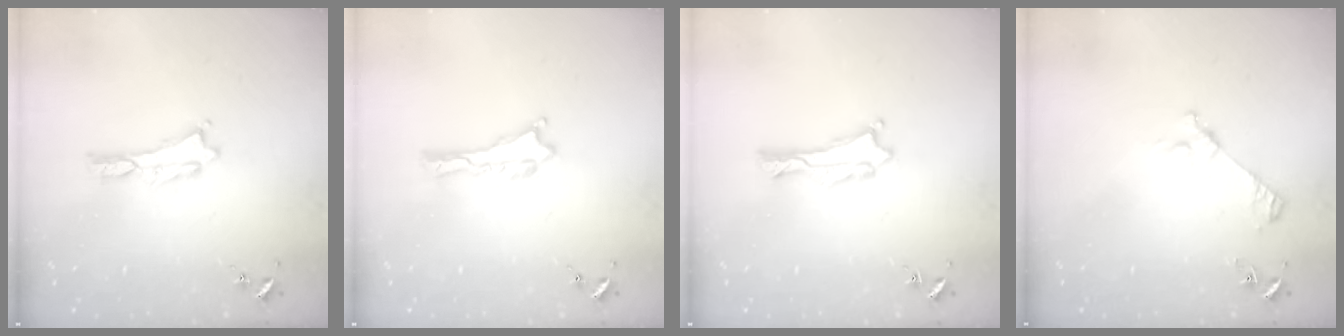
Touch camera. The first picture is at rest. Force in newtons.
{"total": 0.0}
{"total": 0.0}
{"total": 3.1, "press": 3.1, "slide": 0.3}